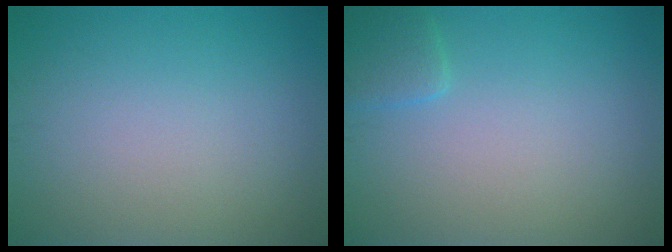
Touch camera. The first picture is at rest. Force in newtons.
{"total": 1.6, "press": 1.6, "slide": 0.1}